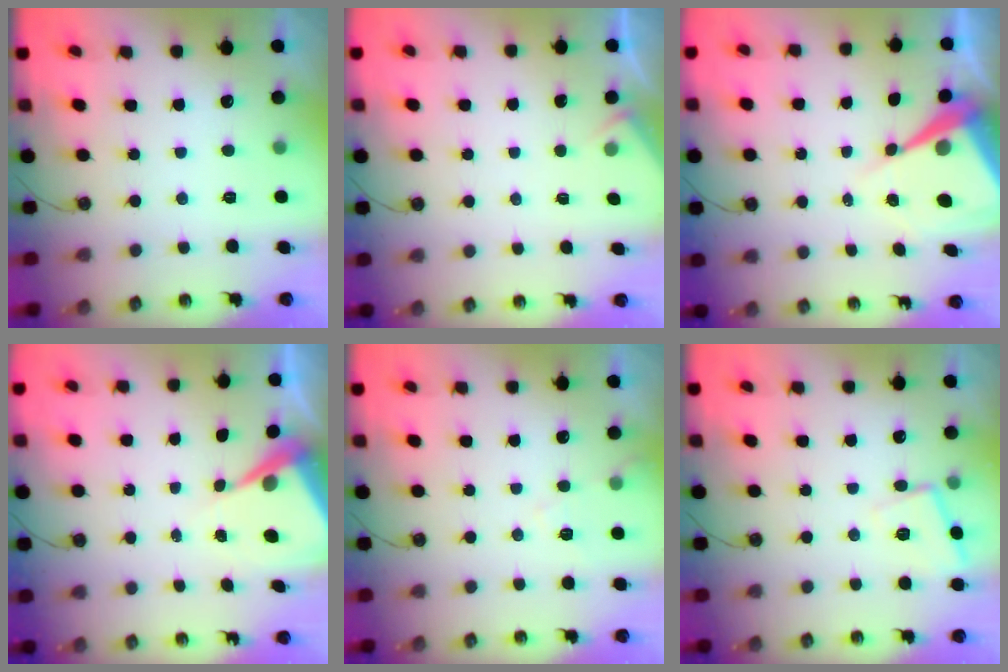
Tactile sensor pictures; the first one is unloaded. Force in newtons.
{"total": 2.5, "press": 2.4, "slide": 0.4}
{"total": 11.8, "press": 11.8, "slide": 1.0}
{"total": 7.8, "press": 7.8, "slide": 0.5}
{"total": 6.1, "press": 6.0, "slide": 1.0}
{"total": 7.0, "press": 6.9, "slide": 1.0}